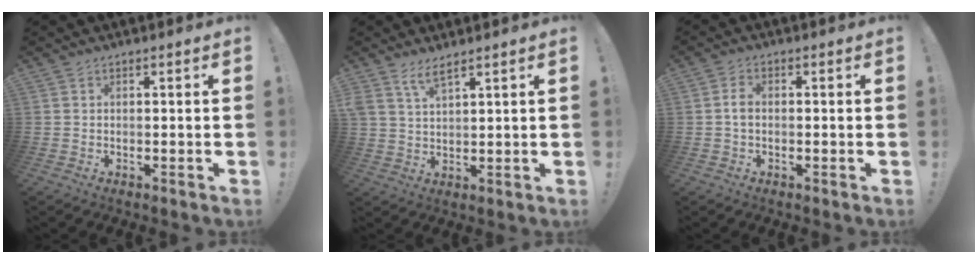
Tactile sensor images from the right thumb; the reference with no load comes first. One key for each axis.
{"total": 5.0, "fx": 3.7, "fy": 1.1, "fz": 3.1, "tx": -0.074, "ty": -0.009, "tz": 0.070}
{"total": 2.7, "fx": -0.4, "fy": 1.6, "fz": 2.1, "tx": -0.039, "ty": 0.008, "tz": -0.007}